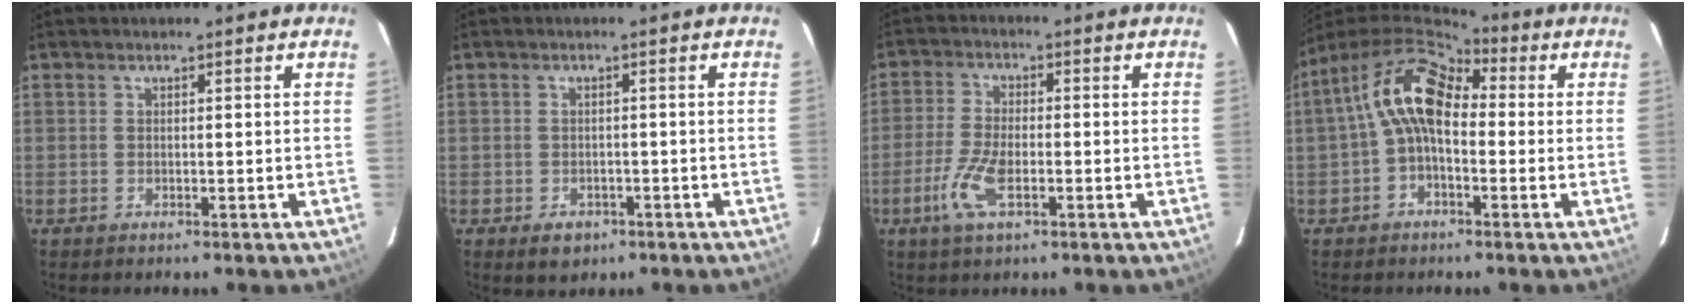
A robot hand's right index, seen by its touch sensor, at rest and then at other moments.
{"total": 3.6, "force": [-1.8, 2.9, 1.3], "torque": [-0.027, 0.001, -0.018]}
{"total": 7.4, "force": [-2.9, 2.8, 6.2], "torque": [-0.141, -0.004, -0.058]}
{"total": 10.2, "force": [0.6, 5.7, 8.4], "torque": [-0.153, 0.031, 0.001]}